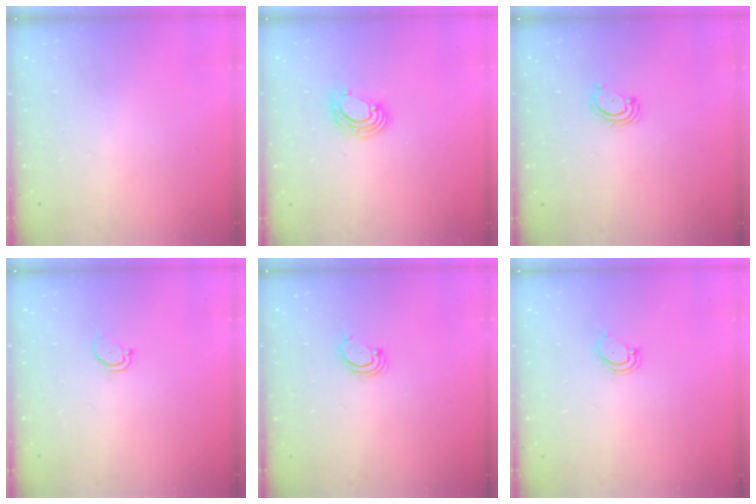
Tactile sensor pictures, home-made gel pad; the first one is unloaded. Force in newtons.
{"total": 6.5, "press": 6.5, "slide": 0.6}
{"total": 2.9, "press": 2.9, "slide": 0.3}
{"total": 2.2, "press": 2.2, "slide": 0.2}
{"total": 2.5, "press": 2.5, "slide": 0.3}
{"total": 3.7, "press": 3.7, "slide": 0.4}